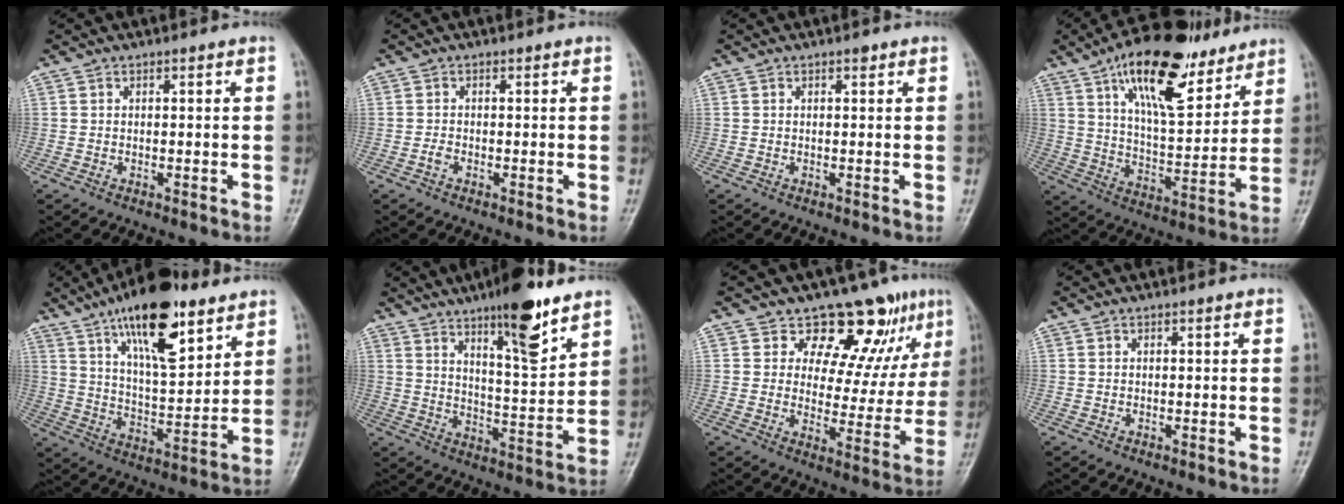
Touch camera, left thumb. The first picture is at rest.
{"total": 1.0, "force": [-0.5, 0.6, 0.7], "torque": [-0.013, 0.000, -0.012]}
{"total": 0.7, "force": [0.4, 0.4, 0.4], "torque": [-0.003, -0.001, 0.004]}
{"total": 19.9, "force": [12.4, 8.0, 13.4], "torque": [-0.183, -0.055, 0.209]}
{"total": 18.9, "force": [11.1, 7.0, 13.5], "torque": [-0.188, -0.050, 0.189]}
{"total": 13.6, "force": [9.0, 3.1, 9.7], "torque": [-0.130, -0.058, 0.144]}
{"total": 14.0, "force": [8.8, 7.2, 8.1], "torque": [-0.050, -0.051, 0.119]}
{"total": 0.0}